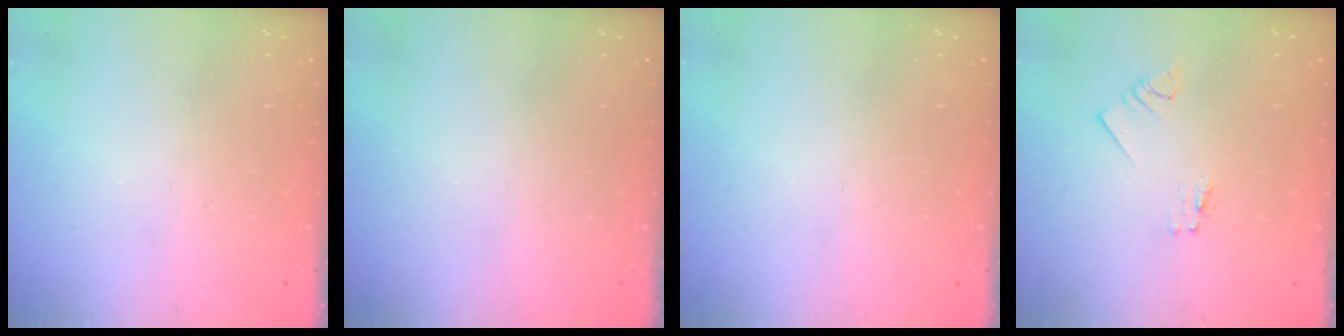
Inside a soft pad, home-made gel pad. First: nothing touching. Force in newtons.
{"total": 0.0}
{"total": 0.0}
{"total": 1.2, "press": 1.2, "slide": 0.1}